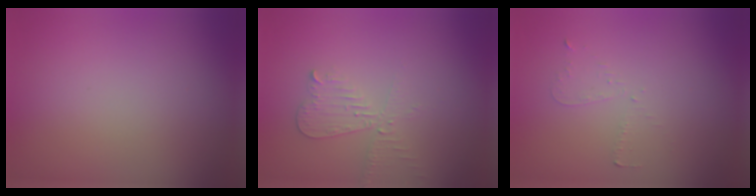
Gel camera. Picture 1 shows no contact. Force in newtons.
{"total": 2.6, "press": 2.5, "slide": 0.6}
{"total": 0.7, "press": 0.6, "slide": 0.4}